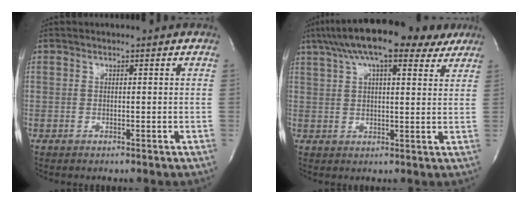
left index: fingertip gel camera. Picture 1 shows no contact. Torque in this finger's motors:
{"motor_torque": [0.59, -0.61, 0.49, 0.19]}